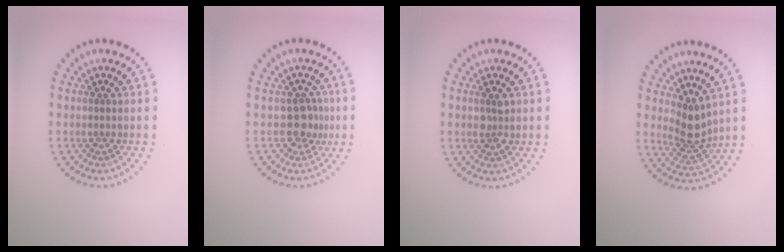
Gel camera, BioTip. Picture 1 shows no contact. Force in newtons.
{"total": 2.1, "press": 1.8, "slide": 1.2}
{"total": 1.4, "press": 1.4, "slide": 0.4}
{"total": 2.8, "press": 2.0, "slide": 2.0}